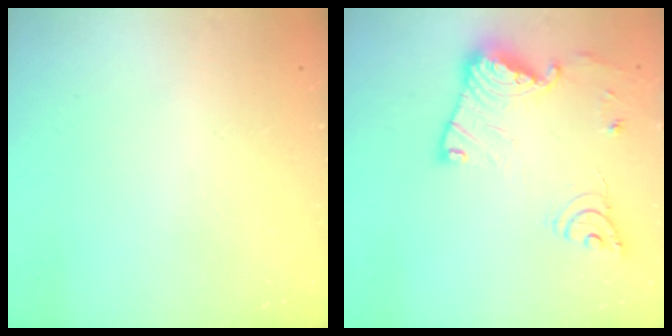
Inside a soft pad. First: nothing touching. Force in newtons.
{"total": 17.8, "press": 17.8, "slide": 1.6}